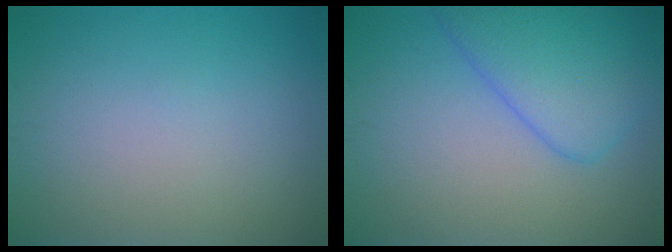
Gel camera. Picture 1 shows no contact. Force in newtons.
{"total": 5.5, "press": 5.5, "slide": 0.3}